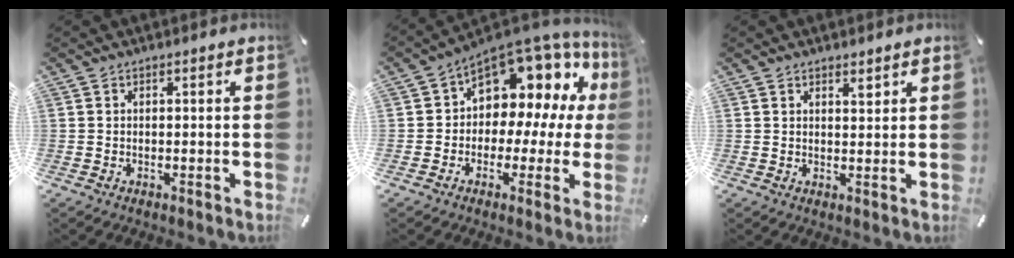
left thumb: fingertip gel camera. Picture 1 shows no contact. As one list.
[{"total": 11.8, "force": [5.7, 8.2, 6.3], "torque": [-0.086, -0.066, 0.095]}, {"total": 1.9, "force": [1.6, 0.6, 0.6], "torque": [0.004, -0.012, 0.027]}]